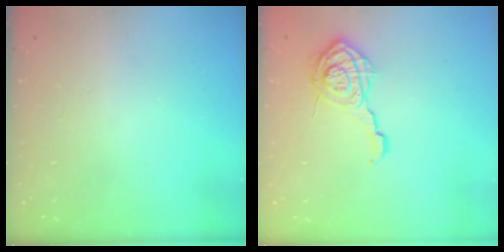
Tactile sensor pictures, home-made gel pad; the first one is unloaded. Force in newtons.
{"total": 10.7, "press": 10.7, "slide": 0.3}